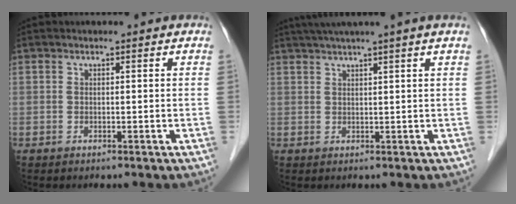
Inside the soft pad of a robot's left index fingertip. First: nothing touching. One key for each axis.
{"total": 6.7, "fx": 5.3, "fy": -1.5, "fz": 3.8, "tx": -0.054, "ty": 0.025, "tz": 0.078}